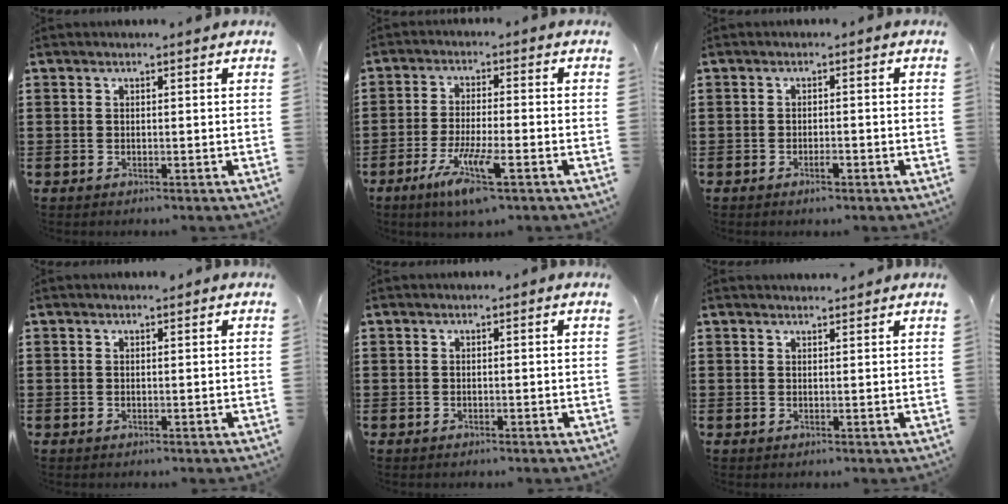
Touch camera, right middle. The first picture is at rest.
{"total": 7.4, "force": [-4.3, 0.8, 6.0], "torque": [-0.127, -0.019, -0.081]}
{"total": 1.4, "force": [-0.8, 0.4, 1.1], "torque": [-0.023, -0.004, -0.014]}
{"total": 0.0}
{"total": 0.0}
{"total": 1.4, "force": [1.4, 0.1, 0.1], "torque": [0.003, -0.003, 0.026]}